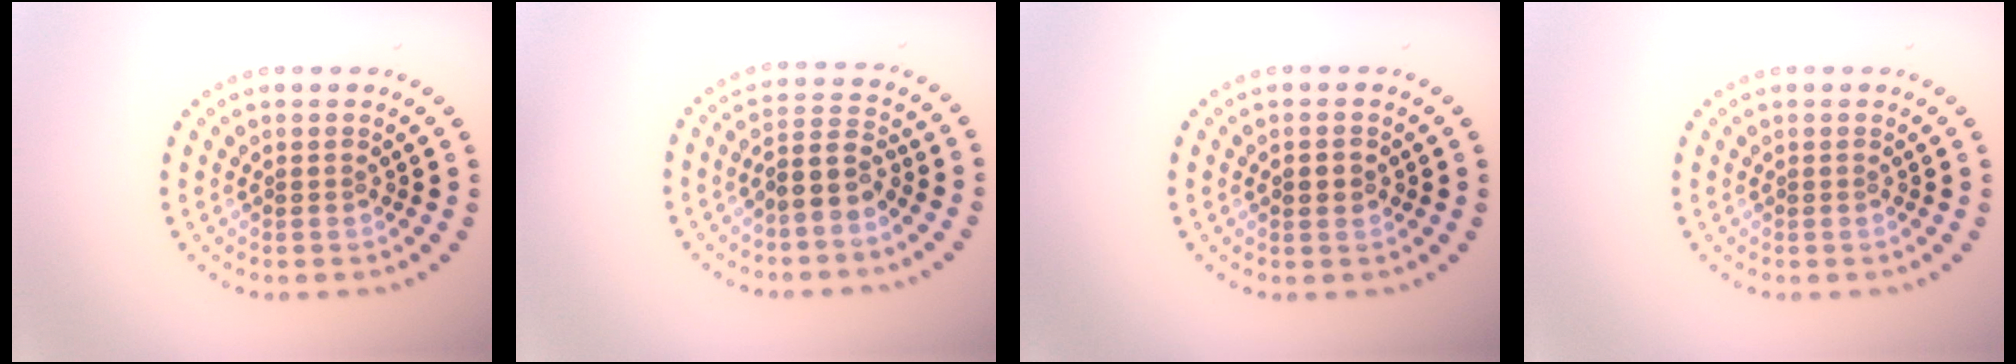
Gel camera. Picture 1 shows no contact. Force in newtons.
{"total": 2.9, "press": 2.4, "slide": 1.6}
{"total": 1.8, "press": 1.8, "slide": 0.1}
{"total": 0.0}